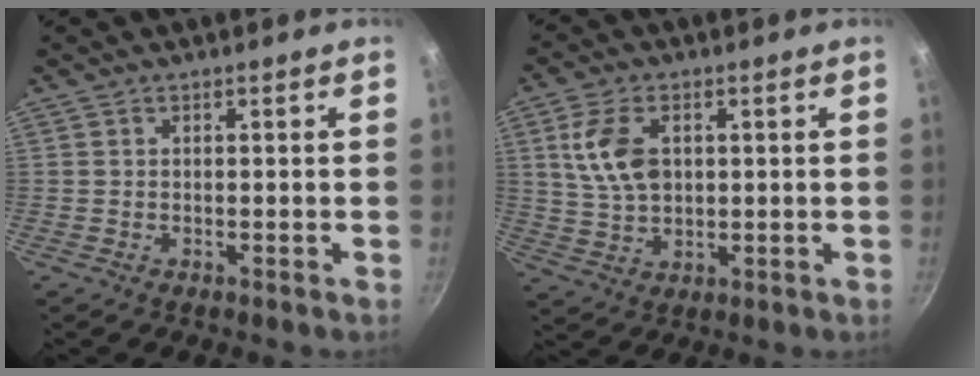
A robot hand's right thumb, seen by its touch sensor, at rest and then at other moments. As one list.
[{"total": 9.3, "force": [2.1, 5.9, 6.8], "torque": [-0.119, -0.005, 0.041]}]